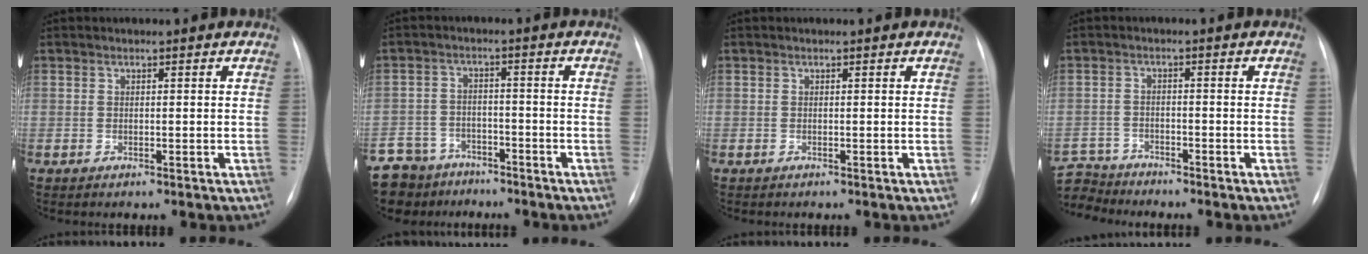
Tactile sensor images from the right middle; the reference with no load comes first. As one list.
[{"total": 10.5, "force": [-8.2, 6.3, 1.3], "torque": [-0.035, 0.016, -0.127]}, {"total": 0.0}, {"total": 6.1, "force": [-5.9, 1.4, -0.6], "torque": [0.012, 0.003, -0.116]}]